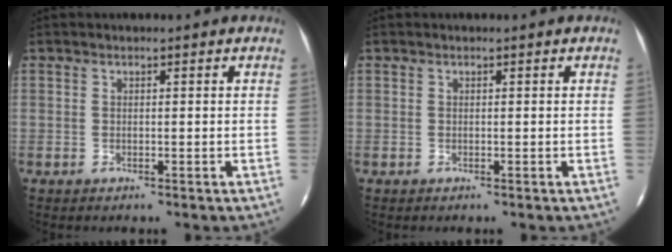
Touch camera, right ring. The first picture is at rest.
{"total": 0.0}